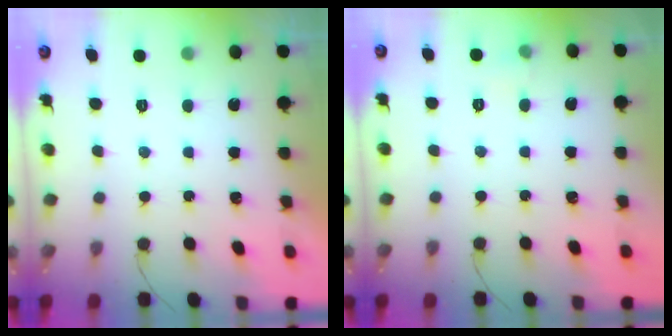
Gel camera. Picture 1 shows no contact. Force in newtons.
{"total": 3.0, "press": 2.7, "slide": 1.3}